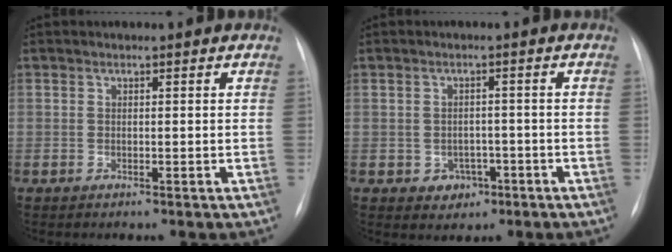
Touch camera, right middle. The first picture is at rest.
{"total": 3.5, "force": [-1.6, 2.9, 1.2], "torque": [-0.008, 0.012, -0.013]}